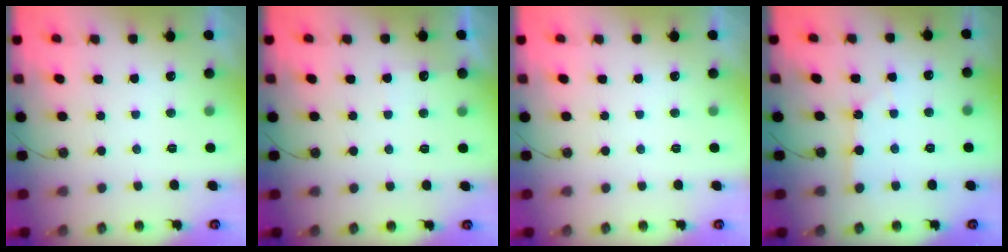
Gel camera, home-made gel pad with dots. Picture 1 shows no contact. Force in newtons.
{"total": 3.8, "press": 3.8, "slide": 0.6}
{"total": 0.0}
{"total": 1.9, "press": 1.8, "slide": 0.3}